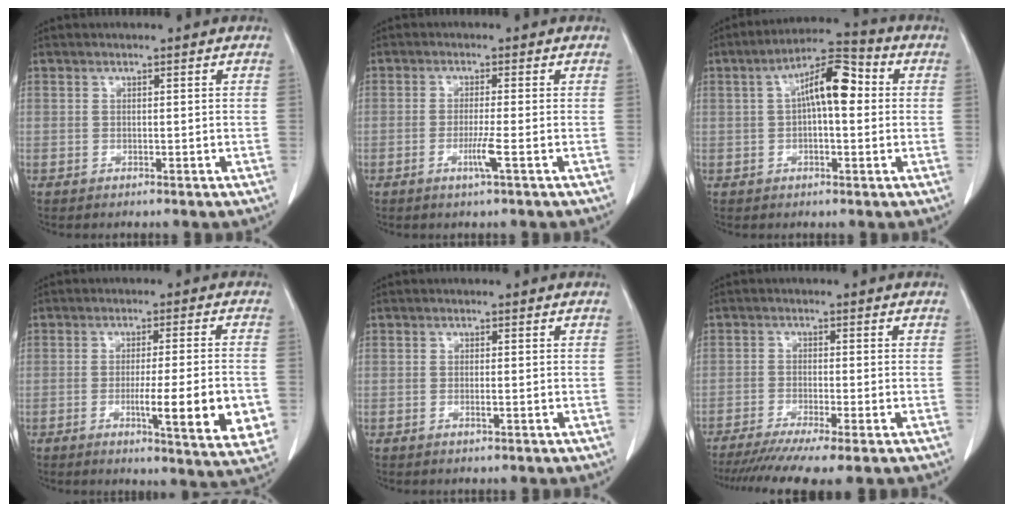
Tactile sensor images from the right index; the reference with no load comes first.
{"total": 2.9, "force": [-1.1, -0.6, 2.7], "torque": [-0.054, -0.006, -0.022]}
{"total": 9.2, "force": [1.4, 2.8, 8.6], "torque": [-0.151, 0.033, 0.016]}
{"total": 12.5, "force": [-3.0, 0.6, 12.2], "torque": [-0.140, -0.018, -0.037]}
{"total": 0.8, "force": [-0.3, 0.0, 0.8], "torque": [-0.015, 0.001, -0.003]}
{"total": 10.2, "force": [-7.8, 0.0, 6.6], "torque": [-0.101, -0.018, -0.123]}